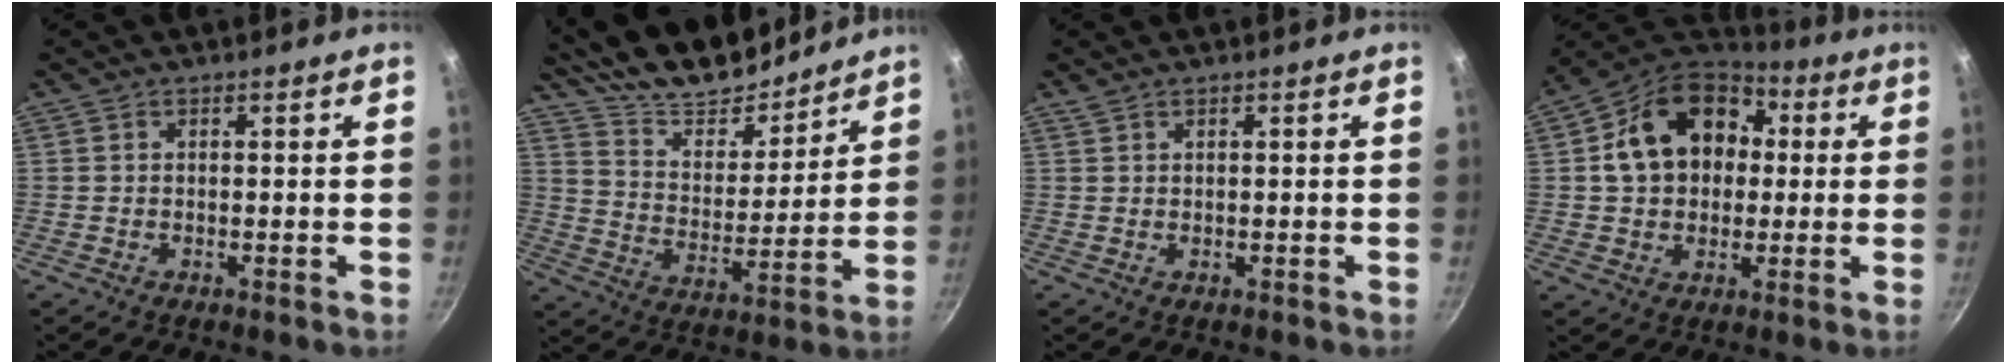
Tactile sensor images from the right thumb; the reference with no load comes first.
{"total": 18.4, "force": [16.0, 6.6, 6.3], "torque": [-0.060, -0.103, 0.267]}
{"total": 0.8, "force": [0.5, 0.0, 0.6], "torque": [-0.009, -0.003, 0.011]}
{"total": 18.2, "force": [3.1, 13.9, 11.4], "torque": [-0.175, 0.033, 0.040]}